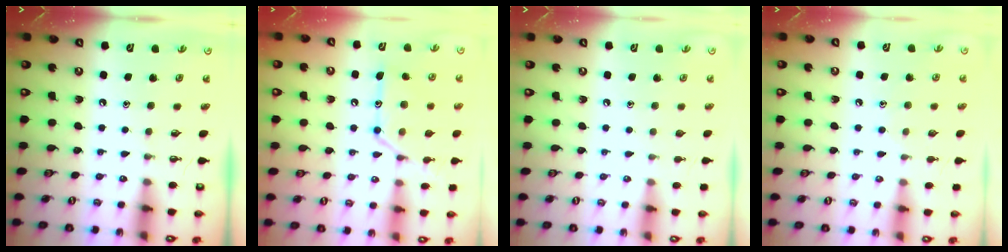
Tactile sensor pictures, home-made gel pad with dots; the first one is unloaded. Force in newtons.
{"total": 13.6, "press": 13.6, "slide": 1.2}
{"total": 0.0}
{"total": 7.7, "press": 7.7, "slide": 0.7}